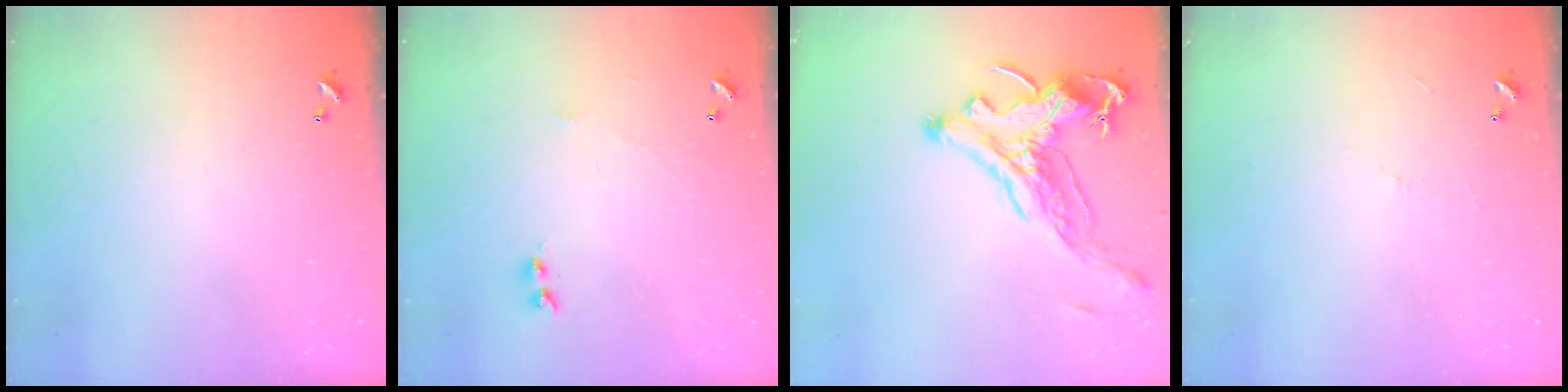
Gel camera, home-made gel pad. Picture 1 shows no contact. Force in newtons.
{"total": 1.9, "press": 1.8, "slide": 0.5}
{"total": 2.9, "press": 2.5, "slide": 1.3}
{"total": 4.5, "press": 4.5, "slide": 0.5}